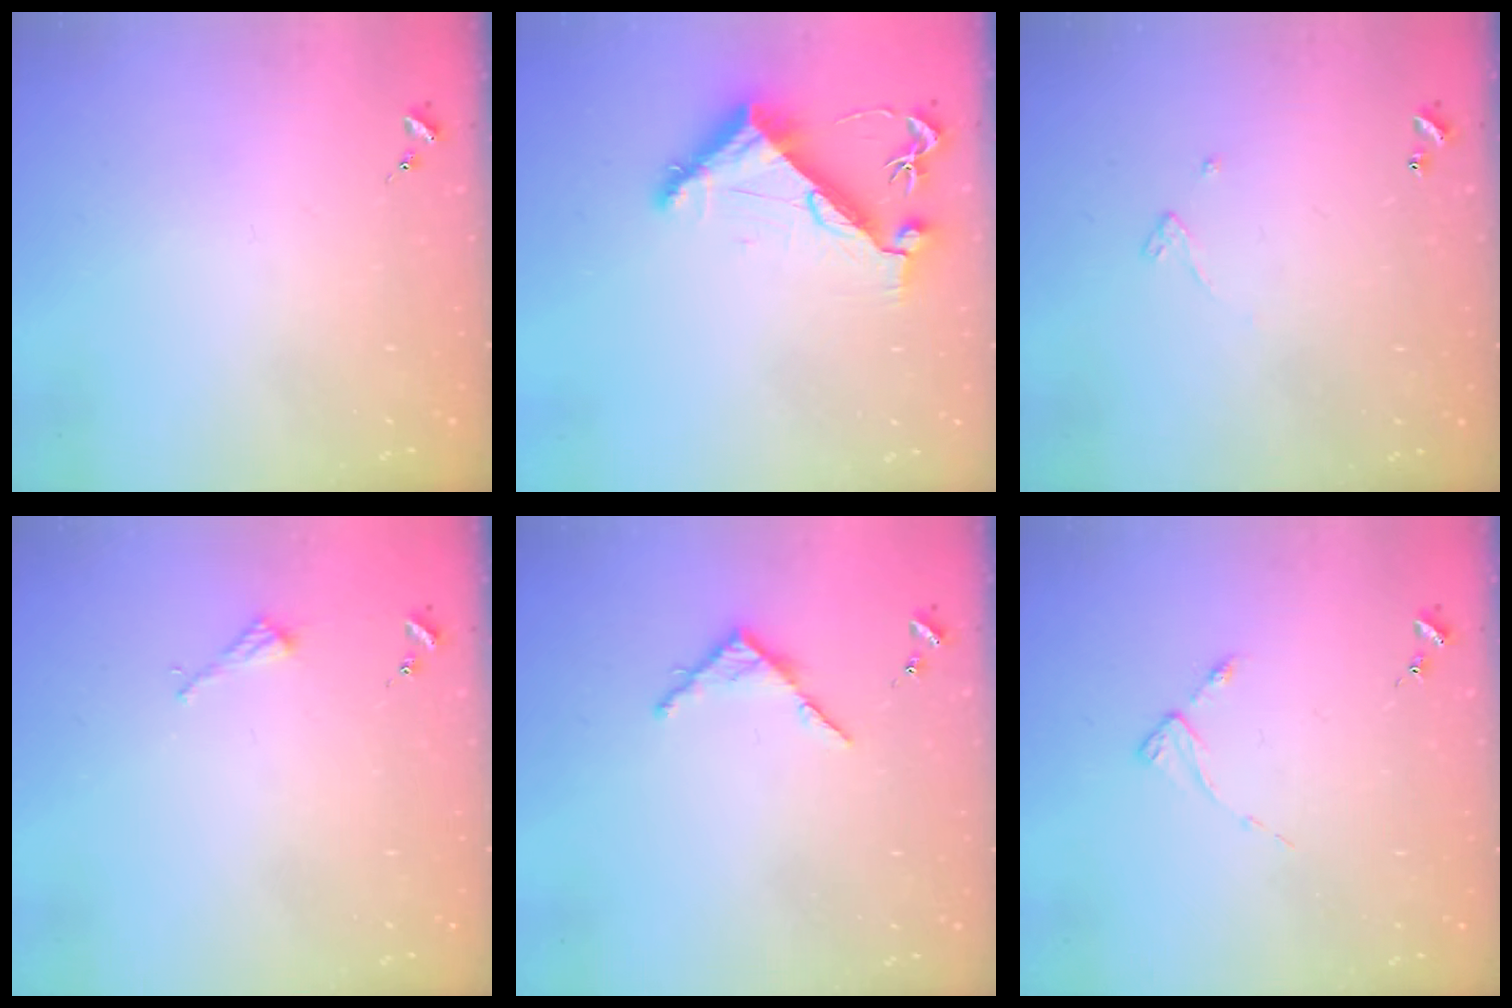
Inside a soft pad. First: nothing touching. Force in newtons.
{"total": 7.1, "press": 7.1, "slide": 1.1}
{"total": 2.4, "press": 2.4, "slide": 0.2}
{"total": 2.2, "press": 2.2, "slide": 0.2}
{"total": 4.9, "press": 4.9, "slide": 0.5}
{"total": 2.9, "press": 2.8, "slide": 0.4}